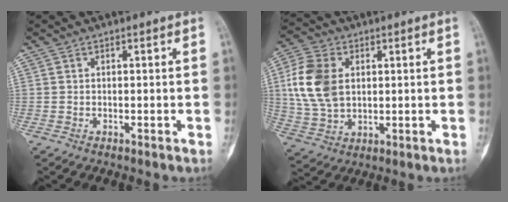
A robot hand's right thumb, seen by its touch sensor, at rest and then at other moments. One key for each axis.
{"total": 13.1, "fx": 2.2, "fy": 9.0, "fz": 9.2, "tx": -0.183, "ty": 0.000, "tz": 0.044}